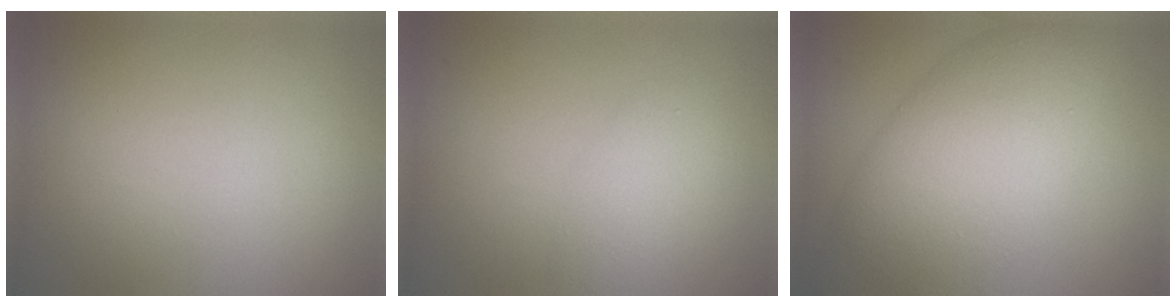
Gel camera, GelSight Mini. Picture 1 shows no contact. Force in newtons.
{"total": 3.0, "press": 3.0, "slide": 0.2}
{"total": 9.9, "press": 9.9, "slide": 0.4}